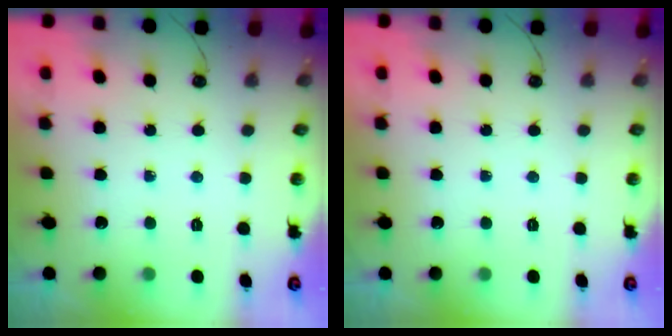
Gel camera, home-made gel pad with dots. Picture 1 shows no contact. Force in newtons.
{"total": 0.0}